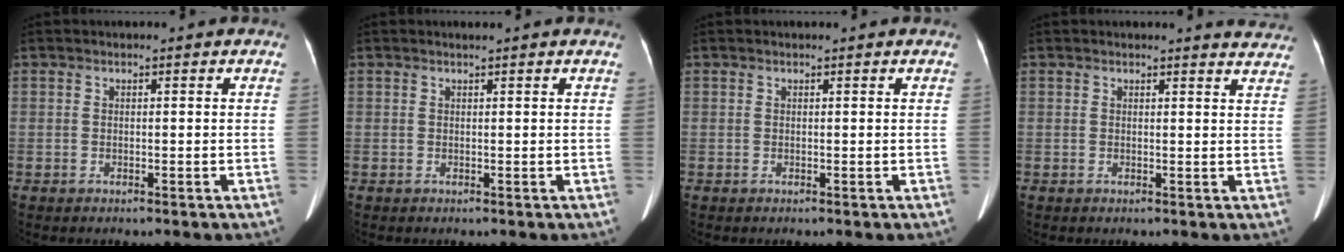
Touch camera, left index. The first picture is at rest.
{"total": 0.7, "force": [0.7, -0.1, 0.3], "torque": [-0.010, 0.006, 0.015]}
{"total": 0.6, "force": [0.5, 0.0, 0.2], "torque": [-0.002, 0.003, 0.008]}
{"total": 5.5, "force": [5.5, 0.6, 0.6], "torque": [0.004, -0.021, 0.031]}